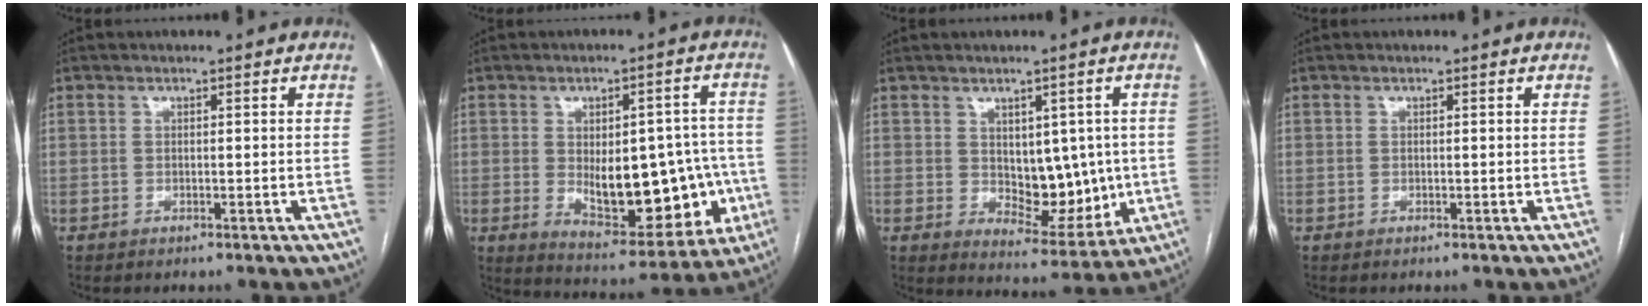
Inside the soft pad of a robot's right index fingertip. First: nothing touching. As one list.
[{"total": 16.4, "force": [-2.3, 7.8, 14.3], "torque": [-0.190, 0.015, -0.007]}, {"total": 9.2, "force": [0.3, 5.3, 7.5], "torque": [-0.091, 0.000, 0.026]}, {"total": 0.0}]